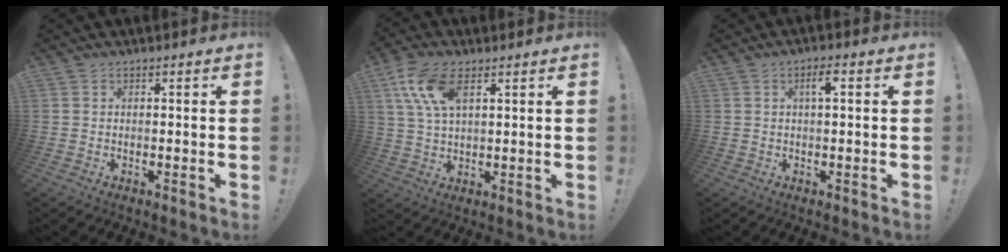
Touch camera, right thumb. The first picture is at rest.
{"total": 11.5, "force": [5.1, 5.8, 8.5], "torque": [-0.162, -0.011, 0.096]}
{"total": 3.6, "force": [0.9, 0.8, 3.4], "torque": [-0.048, 0.000, 0.006]}